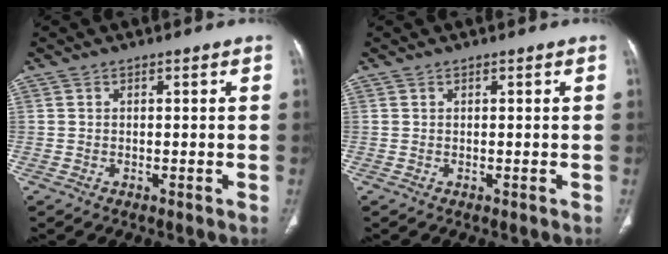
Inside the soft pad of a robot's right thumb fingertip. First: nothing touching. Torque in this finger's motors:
{"motor_torque": [-0.02, 0.02, -0.01, 0.01, 0.01]}